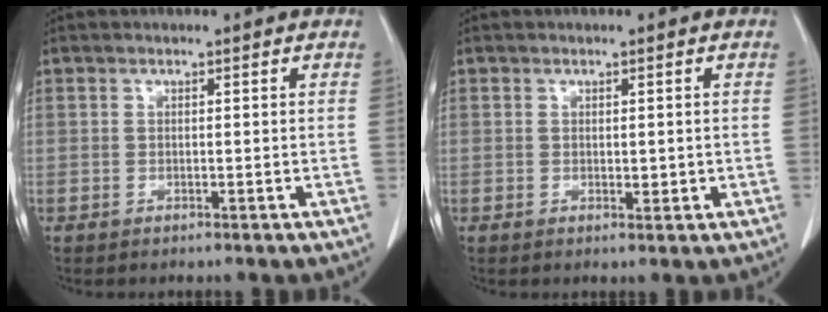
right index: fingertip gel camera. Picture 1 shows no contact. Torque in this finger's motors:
{"motor_torque": [-0.38, 0.53, -0.02, 0.01]}